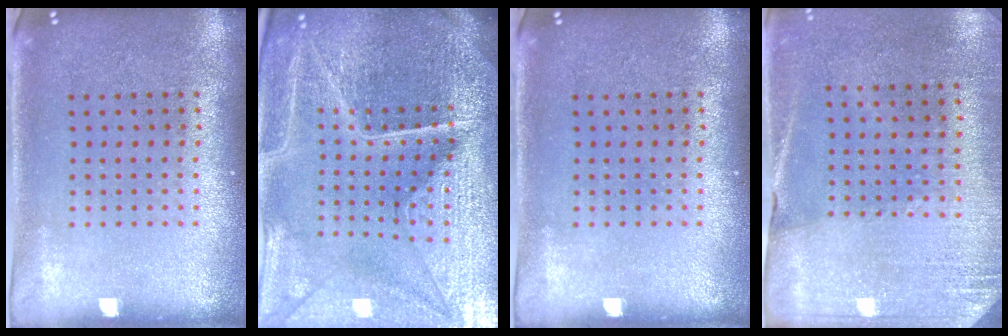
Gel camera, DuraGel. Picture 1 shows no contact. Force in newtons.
{"total": 6.1, "press": 5.5, "slide": 2.7}
{"total": 0.0}
{"total": 2.6, "press": 2.4, "slide": 1.1}